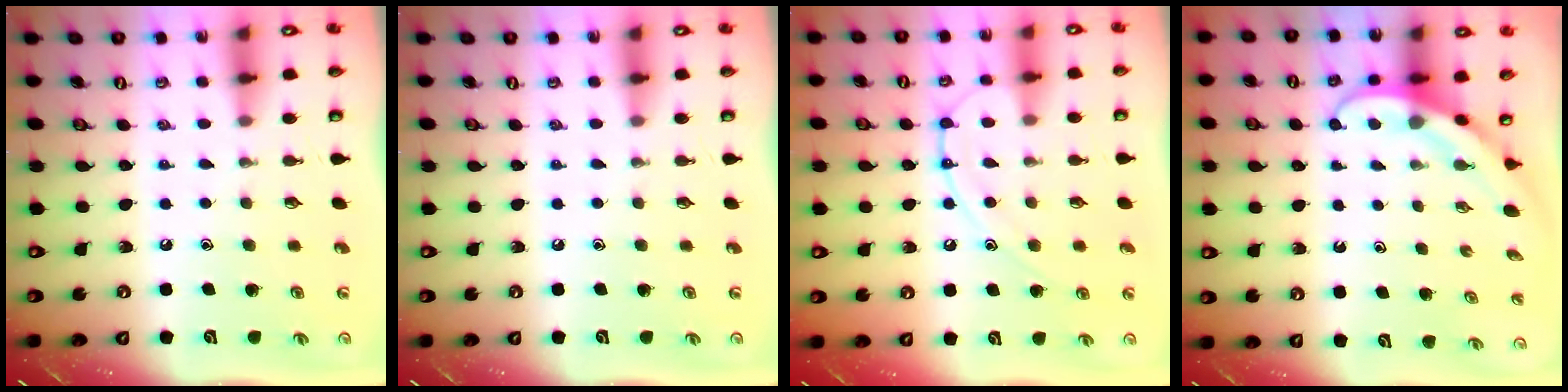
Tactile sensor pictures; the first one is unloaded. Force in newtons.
{"total": 0.0}
{"total": 11.1, "press": 11.0, "slide": 1.1}
{"total": 3.9, "press": 3.9, "slide": 0.3}